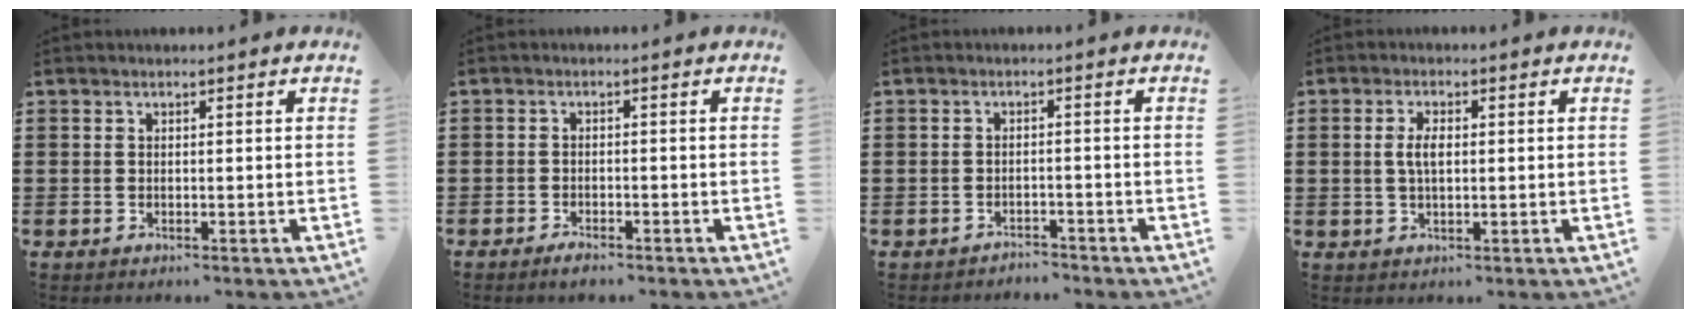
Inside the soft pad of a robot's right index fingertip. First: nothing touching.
{"total": 1.6, "force": [-1.6, 0.2, 0.4], "torque": [-0.012, -0.002, -0.030]}
{"total": 2.0, "force": [-2.0, 0.2, -0.2], "torque": [-0.004, 0.002, -0.046]}
{"total": 3.3, "force": [0.3, 1.3, 3.0], "torque": [-0.062, 0.005, 0.003]}